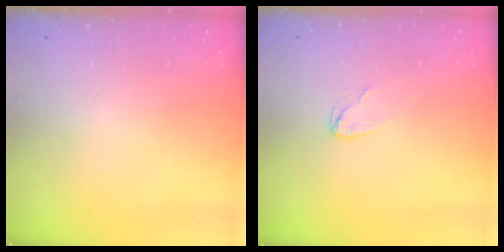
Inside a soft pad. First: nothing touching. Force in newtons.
{"total": 3.0, "press": 3.0, "slide": 0.3}